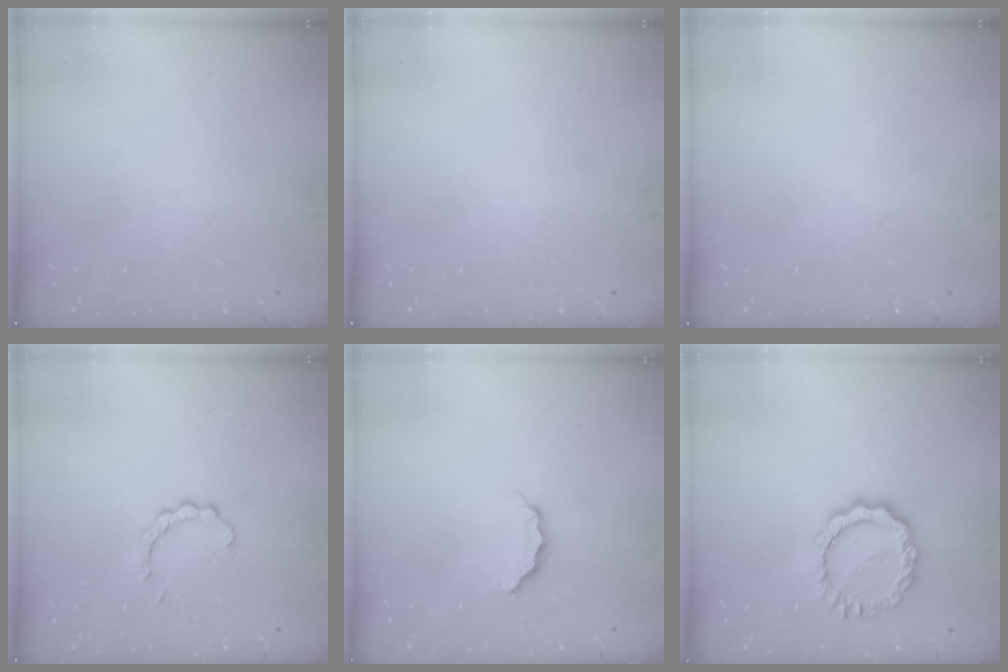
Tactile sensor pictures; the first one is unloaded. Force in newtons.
{"total": 0.0}
{"total": 0.0}
{"total": 2.1, "press": 2.1, "slide": 0.2}
{"total": 4.2, "press": 4.2, "slide": 0.3}
{"total": 9.8, "press": 9.8, "slide": 0.9}